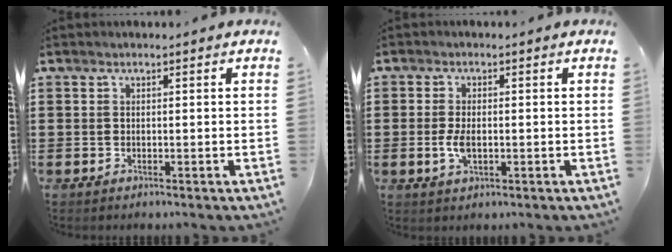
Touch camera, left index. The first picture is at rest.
{"total": 3.6, "force": [-0.6, 1.7, 3.1], "torque": [-0.070, -0.002, -0.013]}